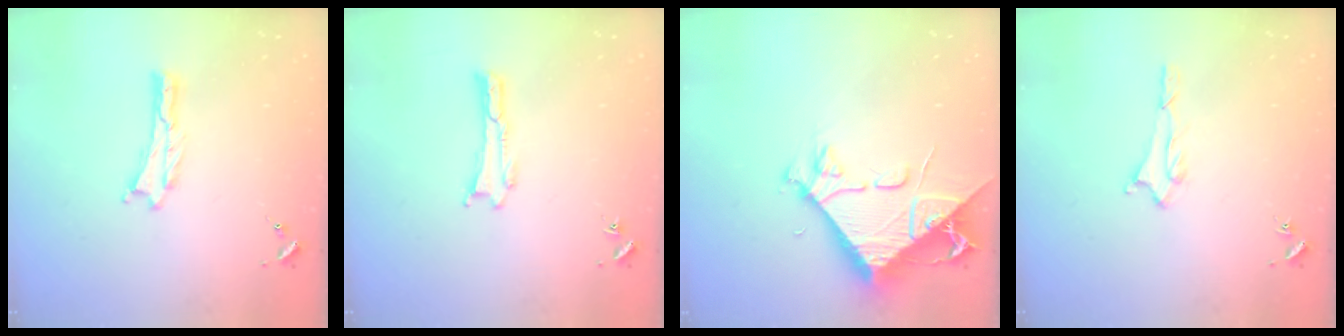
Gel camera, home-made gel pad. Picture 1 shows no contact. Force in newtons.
{"total": 0.0}
{"total": 10.1, "press": 10.0, "slide": 1.2}
{"total": 1.6, "press": 1.6, "slide": 0.2}